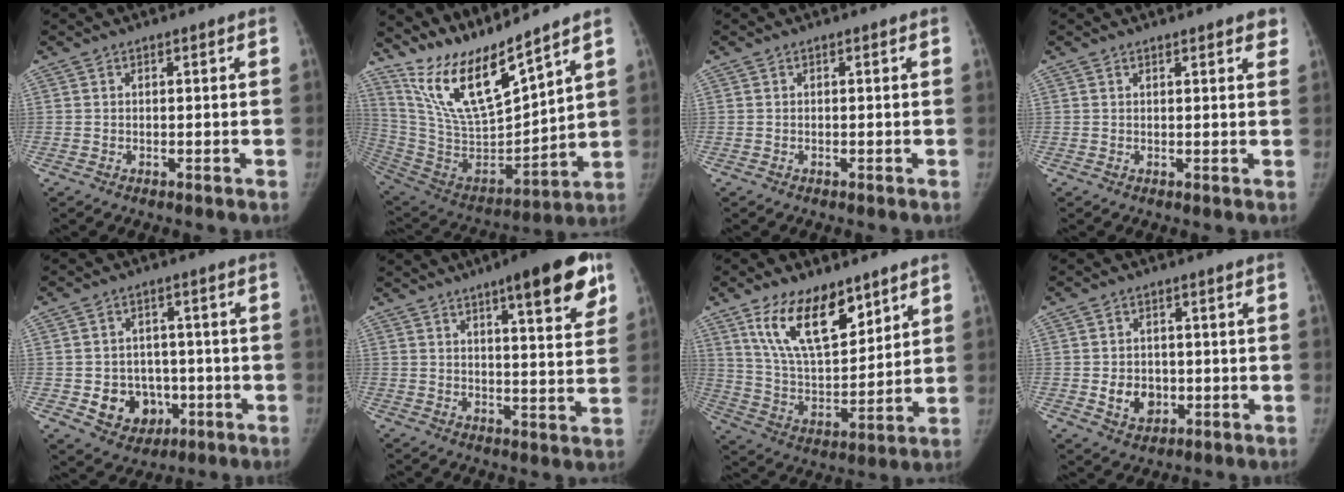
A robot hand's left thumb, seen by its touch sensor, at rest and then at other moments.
{"total": 18.0, "force": [14.9, 2.8, 9.7], "torque": [-0.157, -0.091, 0.303]}
{"total": 0.0}
{"total": 3.4, "force": [2.6, 1.0, 2.0], "torque": [-0.006, -0.004, 0.030]}
{"total": 9.4, "force": [-2.5, 8.0, 4.4], "torque": [-0.029, 0.017, -0.024]}
{"total": 14.8, "force": [8.4, 3.5, 11.7], "torque": [-0.129, -0.032, 0.111]}
{"total": 16.4, "force": [10.1, 7.5, 10.4], "torque": [-0.146, -0.056, 0.196]}
{"total": 5.8, "force": [-0.9, 4.8, 3.1], "torque": [-0.029, 0.002, -0.004]}